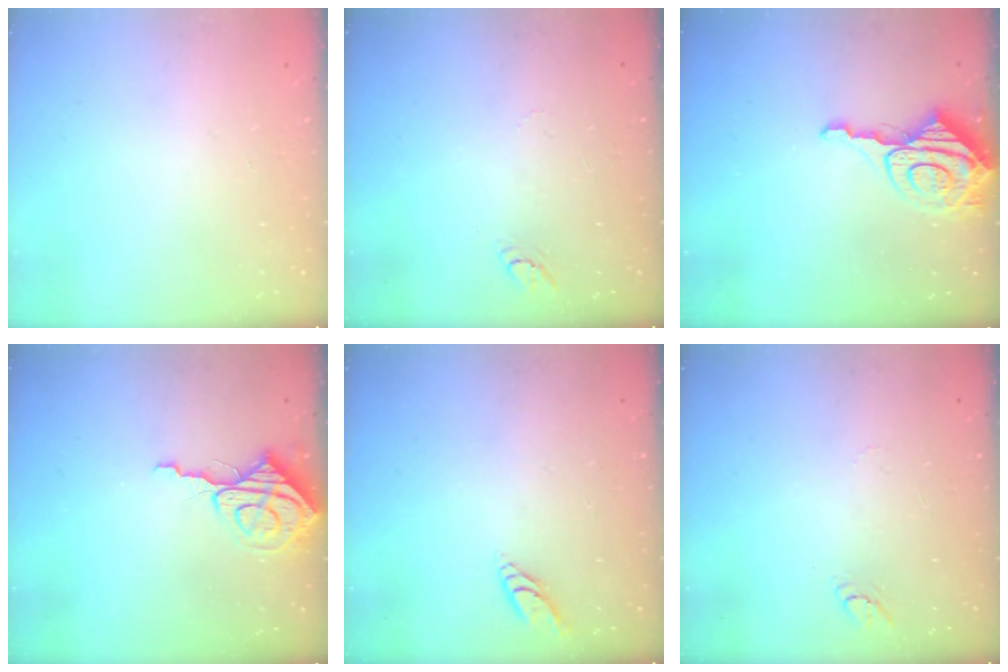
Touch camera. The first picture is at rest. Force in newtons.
{"total": 3.6, "press": 3.6, "slide": 0.3}
{"total": 9.9, "press": 9.8, "slide": 0.9}
{"total": 8.1, "press": 8.1, "slide": 0.7}
{"total": 4.3, "press": 4.3, "slide": 0.5}
{"total": 3.6, "press": 3.6, "slide": 0.3}